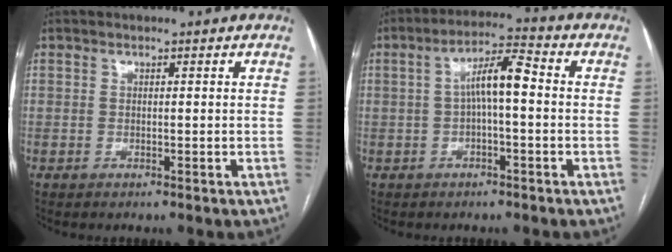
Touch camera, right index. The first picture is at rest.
{"total": 6.6, "force": [0.1, 1.2, 6.4], "torque": [-0.116, 0.025, 0.001]}